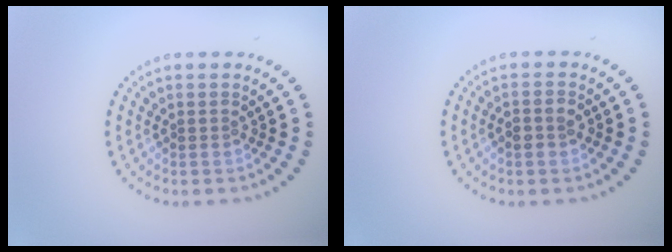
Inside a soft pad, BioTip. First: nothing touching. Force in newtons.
{"total": 1.5, "press": 1.5, "slide": 0.4}